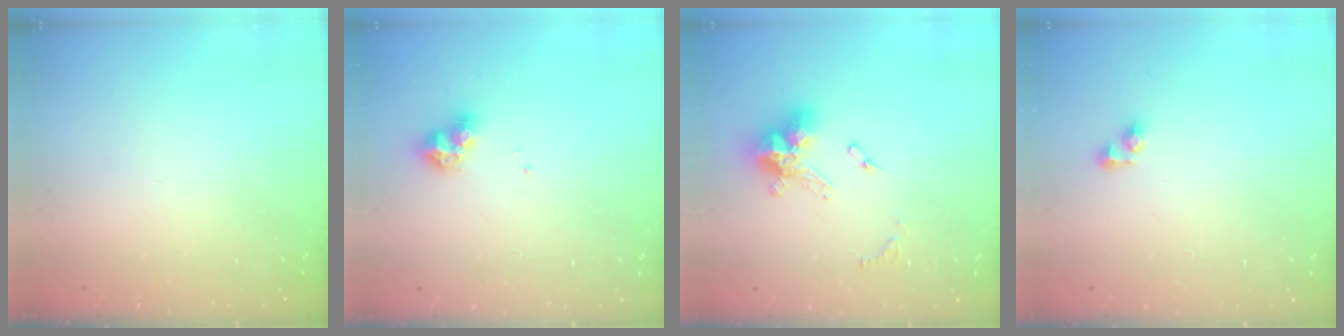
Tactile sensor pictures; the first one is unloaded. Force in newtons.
{"total": 7.9, "press": 7.9, "slide": 0.4}
{"total": 12.8, "press": 12.7, "slide": 1.4}
{"total": 3.6, "press": 3.6, "slide": 0.6}